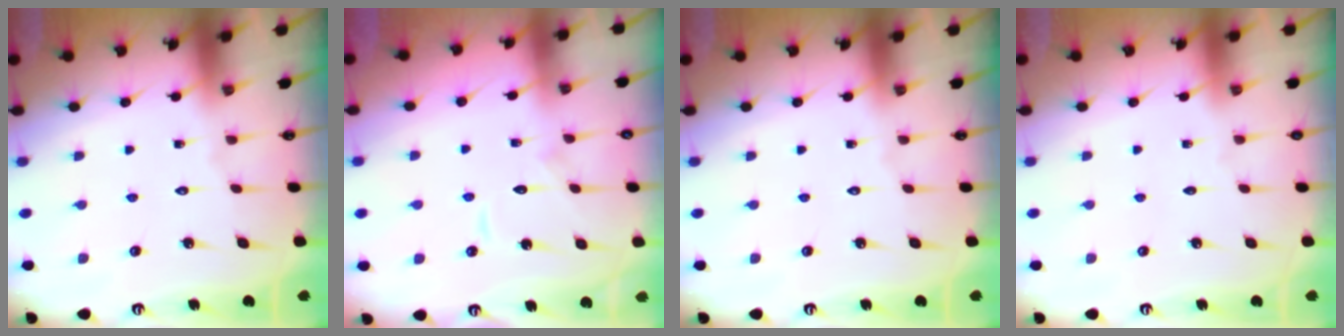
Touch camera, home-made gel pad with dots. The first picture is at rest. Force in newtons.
{"total": 5.6, "press": 5.6, "slide": 0.6}
{"total": 0.0}
{"total": 0.0}